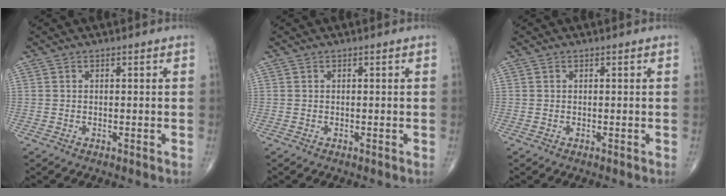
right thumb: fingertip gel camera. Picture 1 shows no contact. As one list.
[{"total": 0.0}, {"total": 0.0}]